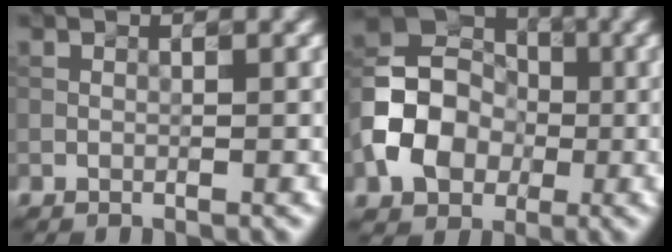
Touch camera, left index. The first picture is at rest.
{"total": 7.9, "force": [-1.9, 6.3, 4.4], "torque": [-0.085, 0.002, -0.048]}